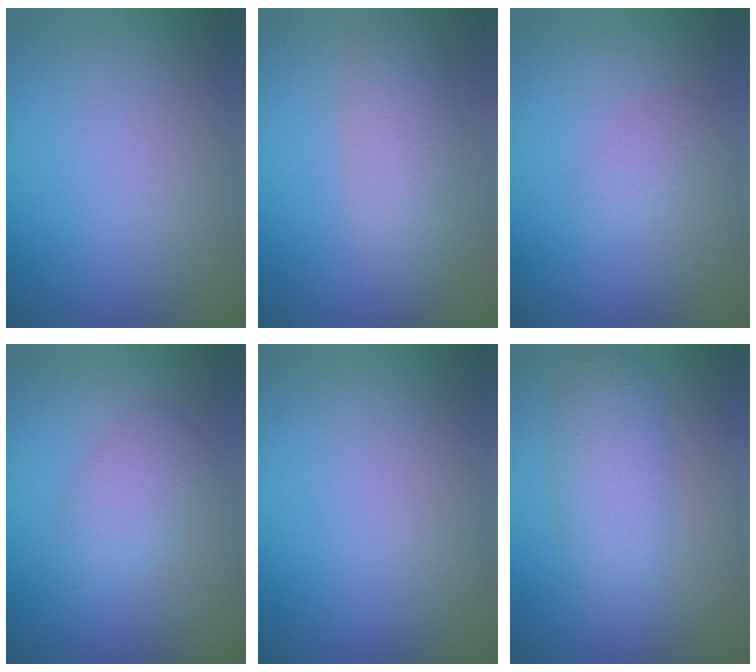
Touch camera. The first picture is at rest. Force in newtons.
{"total": 3.5, "press": 3.5, "slide": 0.1}
{"total": 1.0, "press": 1.0, "slide": 0.1}
{"total": 2.7, "press": 2.7, "slide": 0.1}
{"total": 0.0}
{"total": 4.0, "press": 4.0, "slide": 0.0}